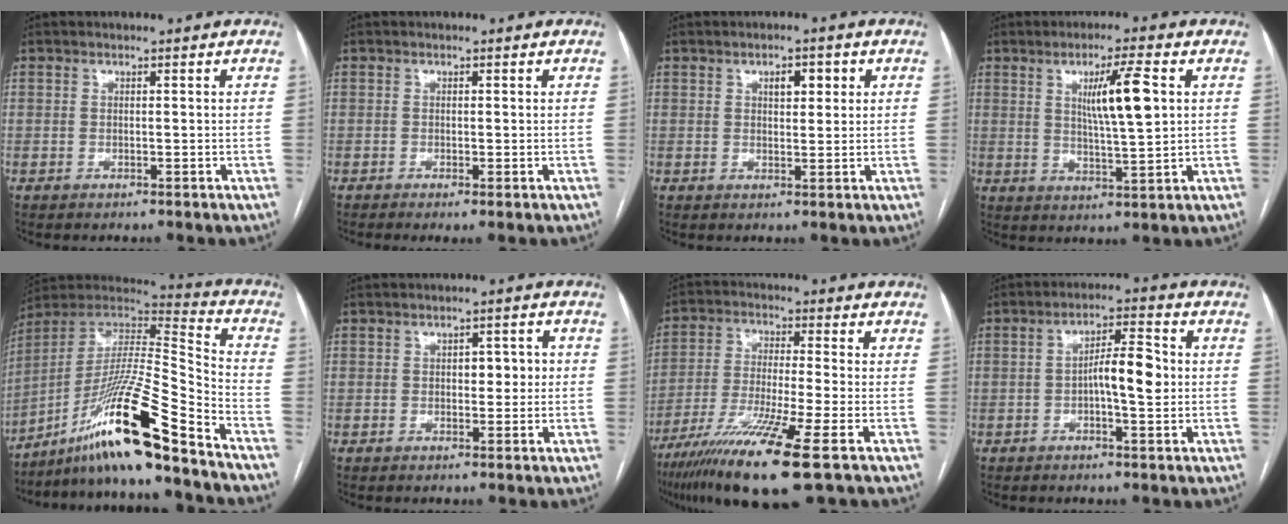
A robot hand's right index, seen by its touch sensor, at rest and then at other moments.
{"total": 1.2, "force": [-0.6, 0.1, 1.0], "torque": [-0.018, -0.003, -0.010]}
{"total": 3.4, "force": [1.4, 1.6, 2.7], "torque": [-0.042, 0.007, 0.021]}
{"total": 8.3, "force": [2.3, 0.4, 8.0], "torque": [-0.138, -0.003, 0.040]}
{"total": 20.2, "force": [-14.0, -0.2, 14.5], "torque": [-0.289, -0.004, -0.255]}
{"total": 3.4, "force": [0.2, 1.8, 2.9], "torque": [-0.037, 0.014, 0.004]}
{"total": 14.6, "force": [-8.5, -0.6, 11.8], "torque": [-0.236, -0.042, -0.153]}
{"total": 6.8, "force": [-0.1, 1.6, 6.6], "torque": [-0.111, 0.013, -0.004]}